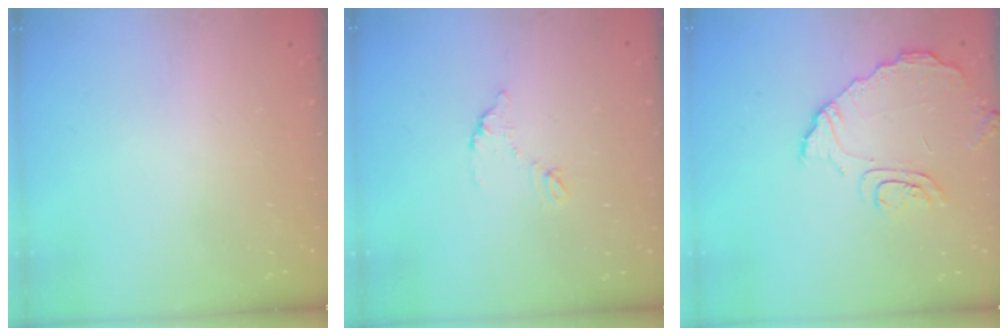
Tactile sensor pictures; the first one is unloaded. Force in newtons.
{"total": 7.5, "press": 7.5, "slide": 0.2}
{"total": 9.1, "press": 9.1, "slide": 1.1}